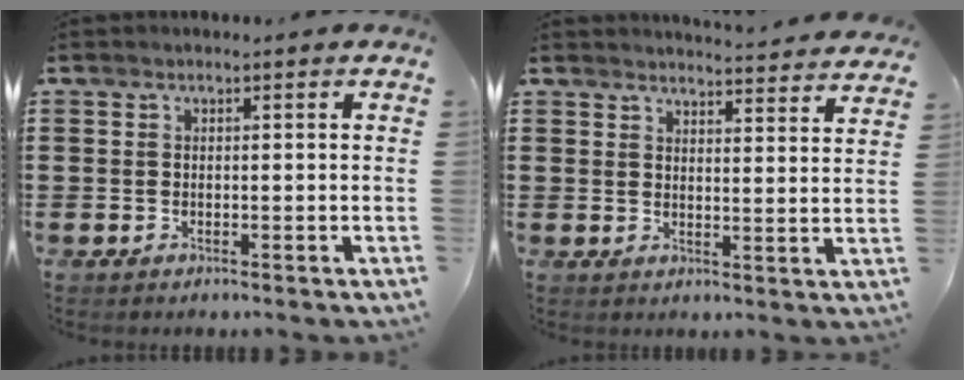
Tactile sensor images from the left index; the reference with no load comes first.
{"total": 3.8, "force": [3.7, -0.5, 0.2], "torque": [0.000, -0.031, 0.063]}